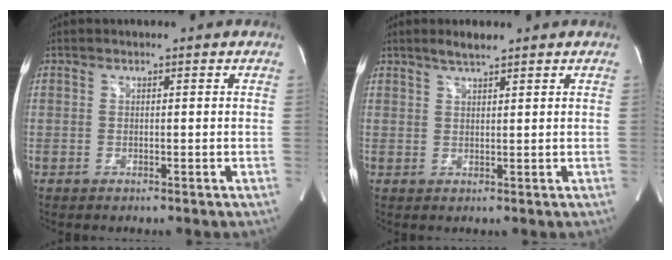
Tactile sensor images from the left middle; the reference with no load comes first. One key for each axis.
{"total": 2.5, "fx": 2.1, "fy": 0.1, "fz": 1.4, "tx": -0.036, "ty": 0.003, "tz": 0.041}